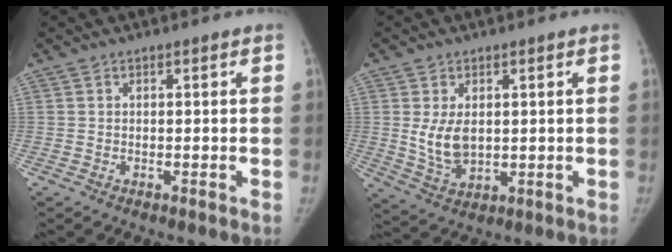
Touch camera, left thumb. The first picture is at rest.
{"total": 6.8, "force": [1.0, 4.2, 5.2], "torque": [-0.088, -0.014, 0.031]}